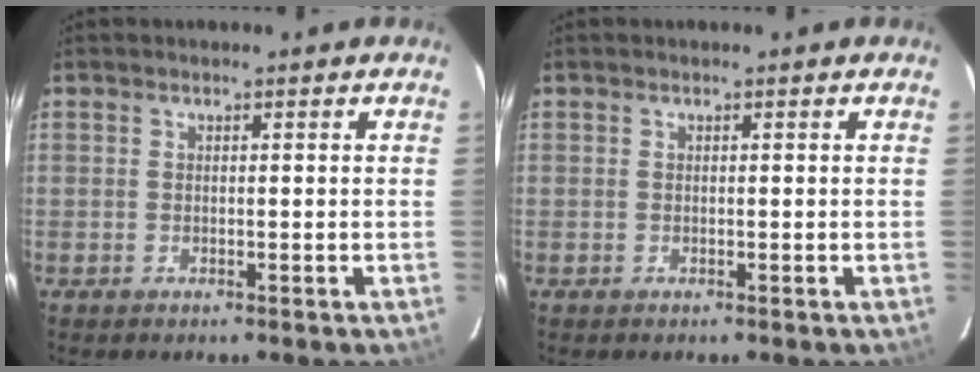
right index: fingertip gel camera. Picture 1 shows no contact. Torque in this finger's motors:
{"motor_torque": [-0.11, -0.02, 0.03, 0.00]}